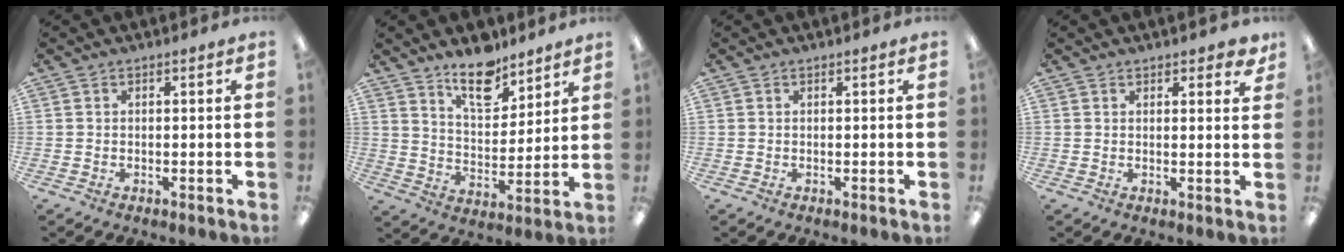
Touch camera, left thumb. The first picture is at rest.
{"total": 12.6, "force": [10.0, 5.2, 5.7], "torque": [-0.067, -0.069, 0.175]}
{"total": 0.0}
{"total": 2.6, "force": [2.1, 1.0, 1.1], "torque": [-0.001, -0.009, 0.033]}